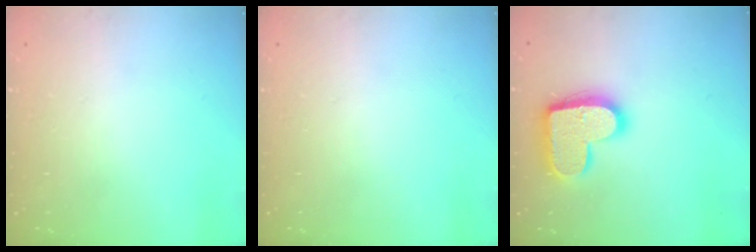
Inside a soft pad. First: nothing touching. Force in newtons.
{"total": 0.0}
{"total": 16.6, "press": 16.5, "slide": 0.9}